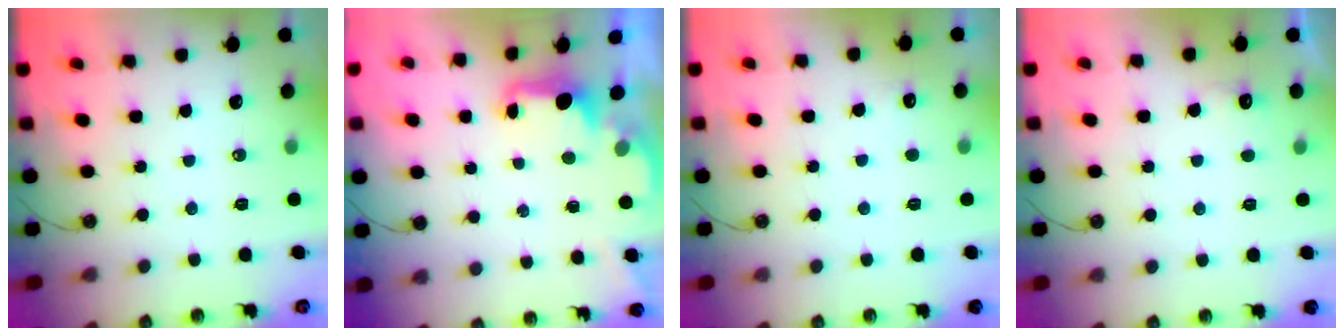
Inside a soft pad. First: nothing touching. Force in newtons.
{"total": 2.2, "press": 2.0, "slide": 0.8}
{"total": 2.5, "press": 2.3, "slide": 1.0}
{"total": 6.4, "press": 6.3, "slide": 1.2}